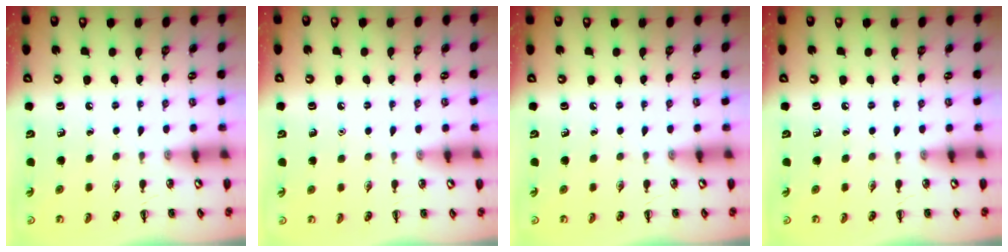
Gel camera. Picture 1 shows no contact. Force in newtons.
{"total": 1.6, "press": 1.6, "slide": 0.1}
{"total": 0.0}
{"total": 0.0}